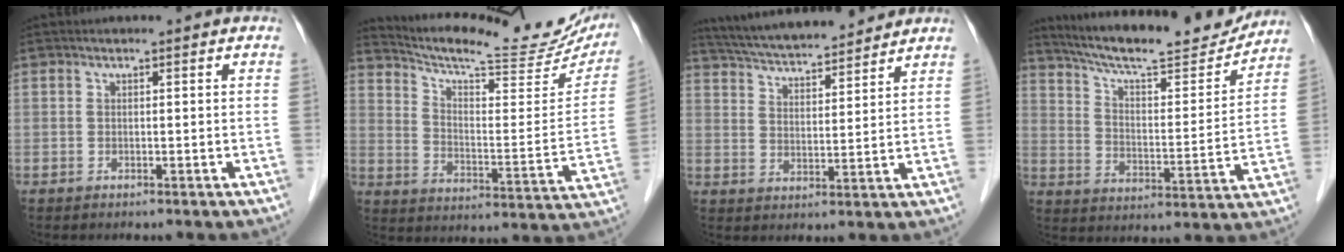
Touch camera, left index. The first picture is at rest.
{"total": 23.8, "force": [21.6, 4.2, 9.2], "torque": [-0.140, -0.036, 0.283]}
{"total": 14.6, "force": [13.5, 1.8, 5.5], "torque": [-0.099, 0.024, 0.218]}
{"total": 19.9, "force": [18.1, 2.7, 7.8], "torque": [-0.132, -0.009, 0.266]}